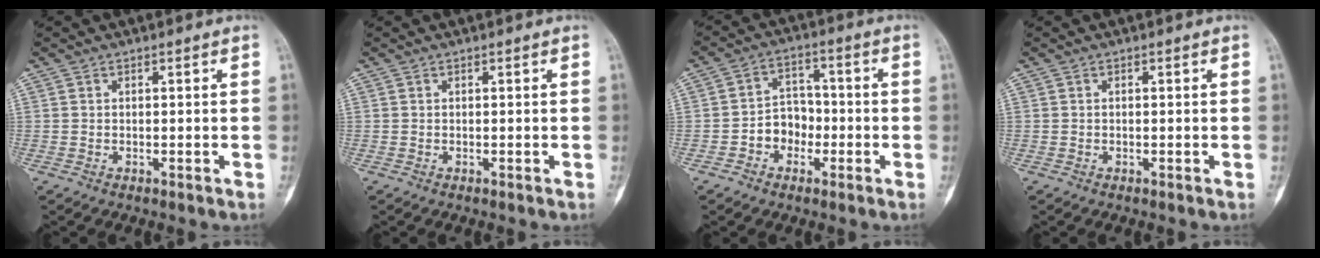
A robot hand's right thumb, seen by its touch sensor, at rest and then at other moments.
{"total": 0.0}
{"total": 6.9, "force": [-2.3, 5.7, 3.2], "torque": [-0.013, 0.036, -0.047]}
{"total": 0.0}